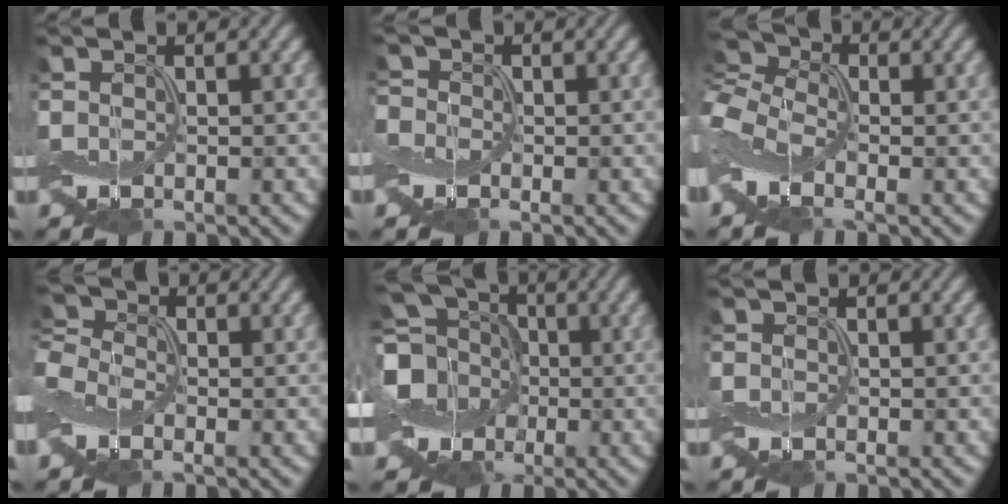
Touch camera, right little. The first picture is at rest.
{"total": 1.3, "force": [-0.7, 1.1, 0.0], "torque": [-0.006, 0.006, -0.016]}
{"total": 5.9, "force": [-1.0, 4.1, 4.1], "torque": [-0.110, 0.011, -0.034]}
{"total": 3.7, "force": [-1.2, 2.8, 2.1], "torque": [-0.061, 0.003, -0.031]}
{"total": 8.1, "force": [-1.3, 7.0, 3.8], "torque": [-0.079, 0.003, -0.040]}
{"total": 0.0}